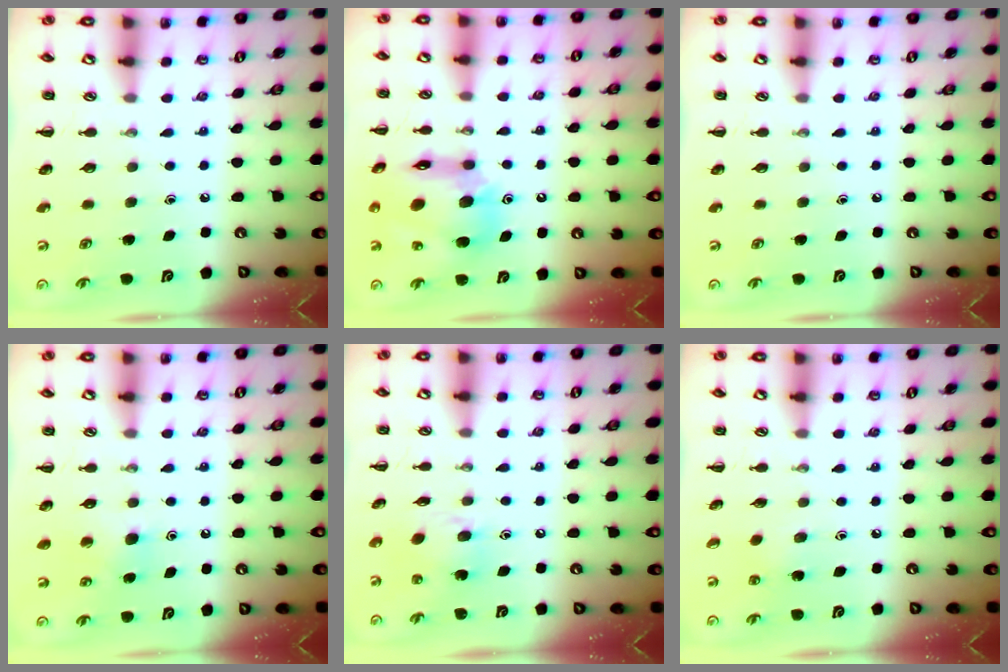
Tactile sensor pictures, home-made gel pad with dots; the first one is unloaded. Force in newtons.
{"total": 17.5, "press": 17.1, "slide": 4.0}
{"total": 0.0}
{"total": 7.7, "press": 7.5, "slide": 1.9}
{"total": 9.5, "press": 9.4, "slide": 1.3}
{"total": 5.7, "press": 5.5, "slide": 1.6}